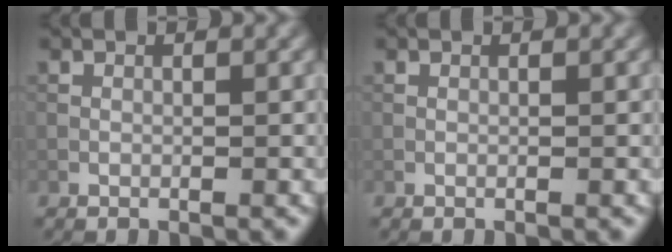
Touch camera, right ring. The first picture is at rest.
{"total": 0.0}